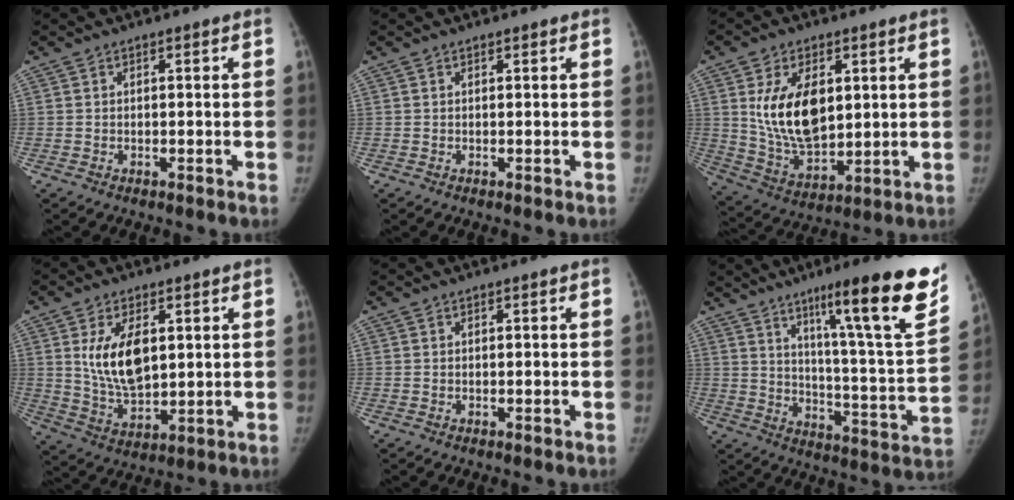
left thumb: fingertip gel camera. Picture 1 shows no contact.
{"total": 0.5, "force": [0.5, 0.2, 0.1], "torque": [-0.004, -0.004, 0.008]}
{"total": 15.2, "force": [3.5, 9.0, 11.7], "torque": [-0.181, -0.023, 0.079]}
{"total": 11.5, "force": [2.9, 6.4, 9.1], "torque": [-0.147, -0.020, 0.065]}
{"total": 0.0}
{"total": 25.1, "force": [14.5, 2.6, 20.4], "torque": [-0.275, -0.063, 0.220]}